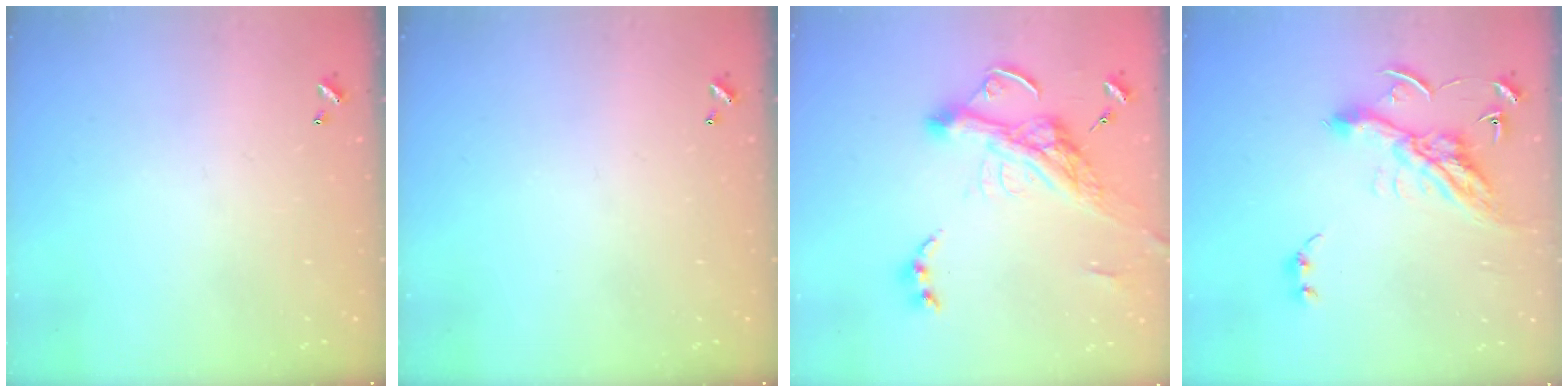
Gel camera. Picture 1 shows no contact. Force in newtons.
{"total": 0.0}
{"total": 9.4, "press": 9.2, "slide": 1.8}
{"total": 14.1, "press": 14.0, "slide": 1.1}